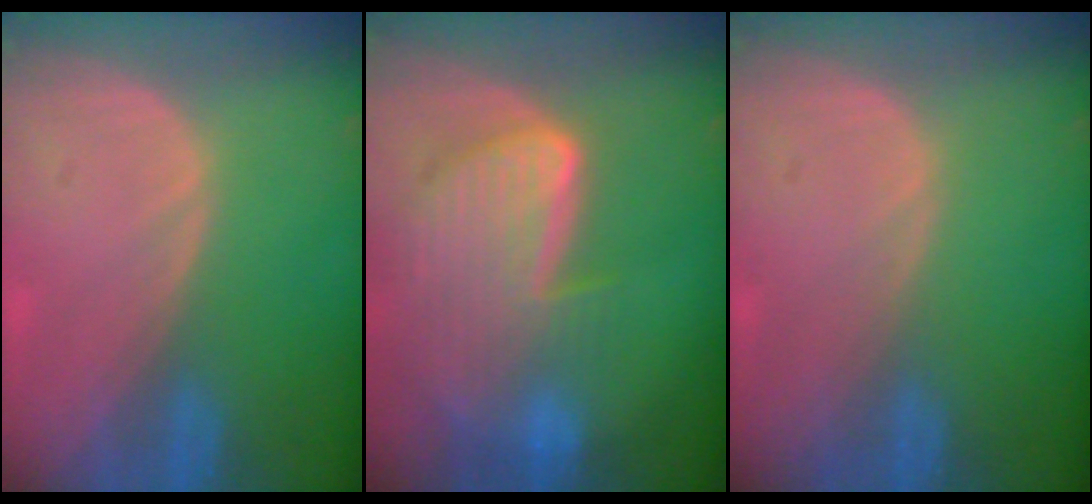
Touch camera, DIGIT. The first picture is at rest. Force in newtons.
{"total": 9.8, "press": 8.3, "slide": 5.3}
{"total": 0.0}